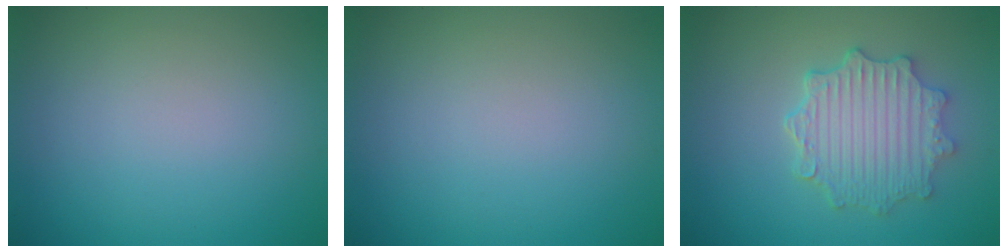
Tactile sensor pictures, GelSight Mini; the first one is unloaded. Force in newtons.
{"total": 0.0}
{"total": 4.9, "press": 3.9, "slide": 3.0}